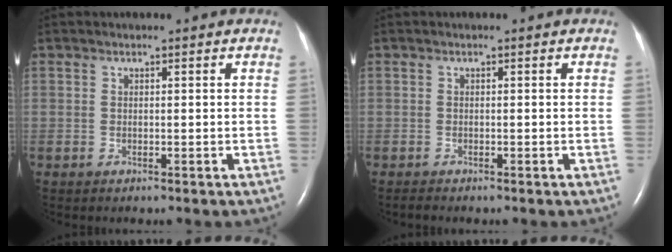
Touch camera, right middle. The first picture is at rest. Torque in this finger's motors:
{"motor_torque": [0.14, -0.10, -0.04, -0.01]}